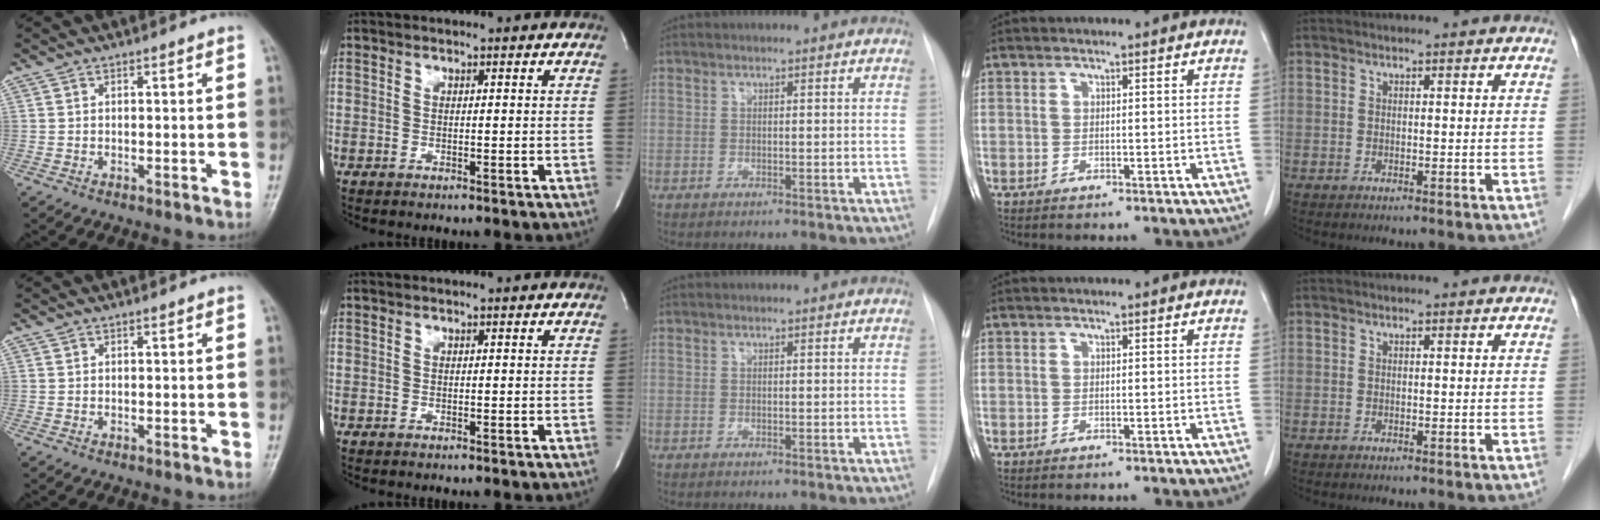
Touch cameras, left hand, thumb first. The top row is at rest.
{}